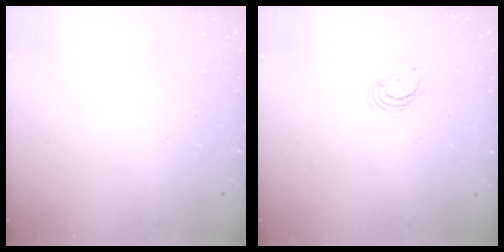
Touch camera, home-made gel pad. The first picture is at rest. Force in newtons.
{"total": 2.6, "press": 2.6, "slide": 0.3}